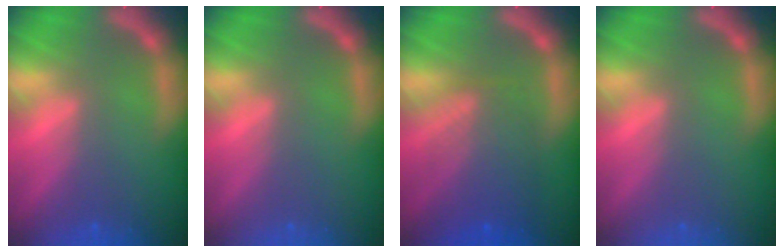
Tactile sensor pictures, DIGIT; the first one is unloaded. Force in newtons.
{"total": 0.0}
{"total": 6.6}
{"total": 0.0}